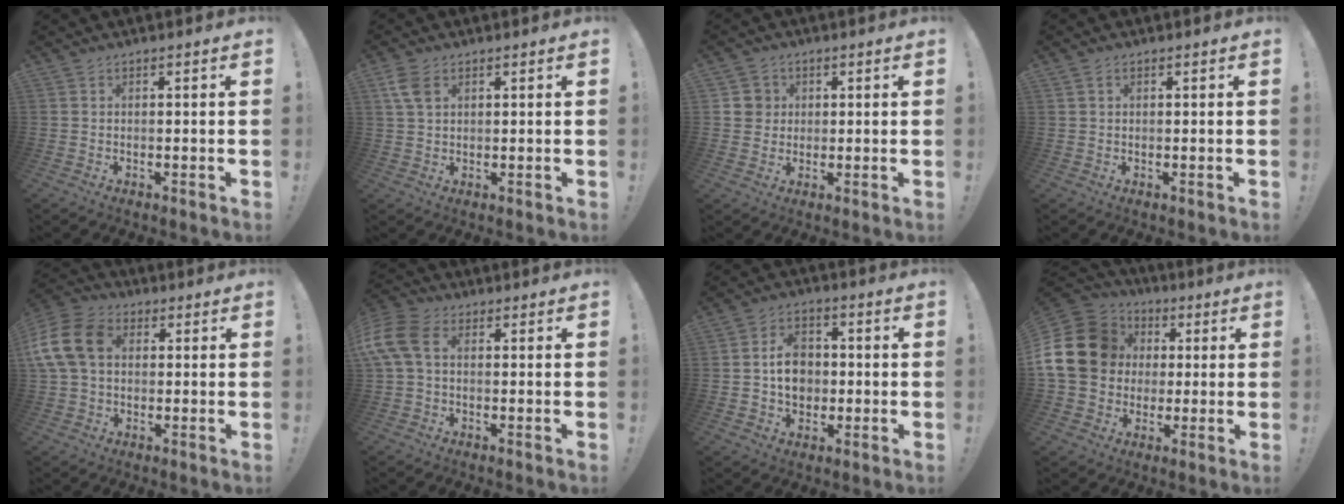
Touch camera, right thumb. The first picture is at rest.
{"total": 5.8, "force": [2.5, 3.5, 3.9], "torque": [-0.070, -0.001, 0.051]}
{"total": 4.8, "force": [1.2, 4.6, 0.8], "torque": [-0.007, 0.000, 0.023]}
{"total": 1.4, "force": [0.7, 0.9, 0.7], "torque": [-0.010, 0.000, 0.013]}
{"total": 15.4, "force": [2.2, 11.2, 10.3], "torque": [-0.203, 0.012, 0.045]}
{"total": 10.4, "force": [1.6, 6.3, 8.1], "torque": [-0.184, 0.000, 0.032]}
{"total": 10.2, "force": [-0.2, 8.3, 6.0], "torque": [-0.082, 0.013, 0.001]}
{"total": 21.0, "force": [3.1, 17.7, 10.9], "torque": [-0.199, -0.002, 0.080]}